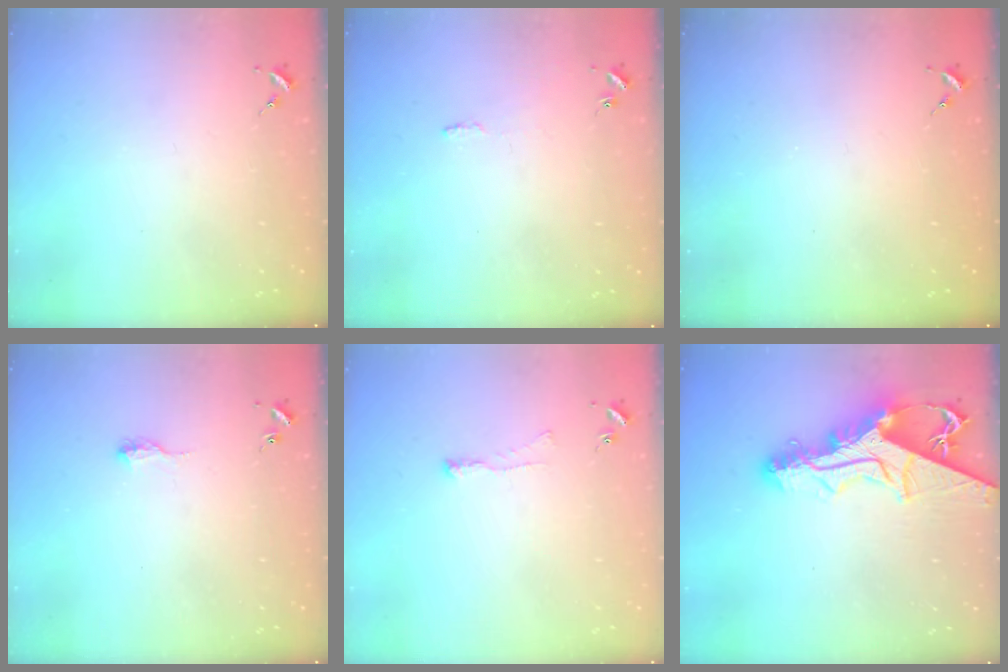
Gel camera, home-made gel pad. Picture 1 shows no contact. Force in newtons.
{"total": 3.8, "press": 3.8, "slide": 0.4}
{"total": 0.8, "press": 0.8, "slide": 0.0}
{"total": 6.9, "press": 6.9, "slide": 0.9}
{"total": 3.2, "press": 3.2, "slide": 0.5}
{"total": 16.6, "press": 16.5, "slide": 1.4}